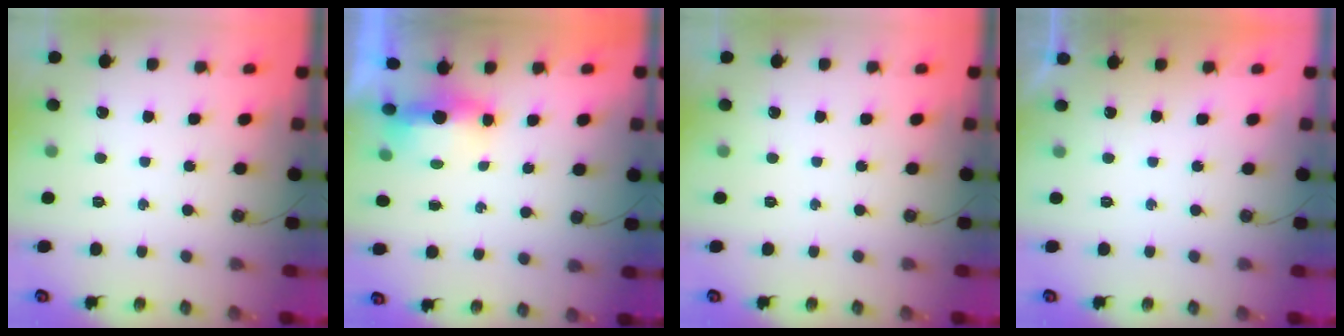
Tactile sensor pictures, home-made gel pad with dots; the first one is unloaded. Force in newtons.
{"total": 7.7, "press": 5.5, "slide": 5.4}
{"total": 0.0}
{"total": 0.0}